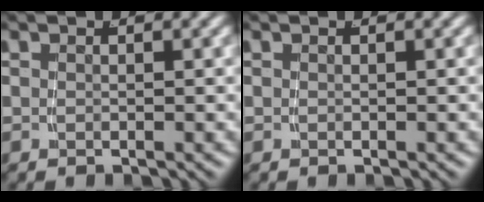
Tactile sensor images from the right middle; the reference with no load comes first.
{"total": 0.0}